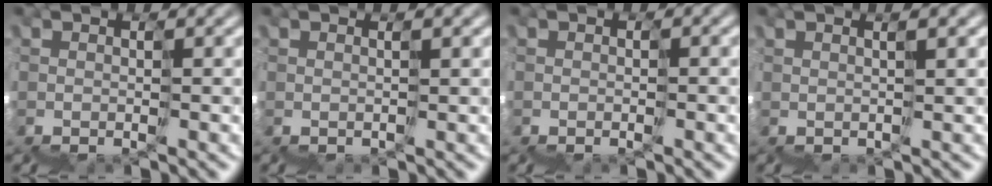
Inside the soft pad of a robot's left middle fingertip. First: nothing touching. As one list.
[{"total": 1.3, "force": [0.7, 0.3, 1.0], "torque": [-0.008, 0.017, 0.010]}, {"total": 1.6, "force": [-0.9, 1.0, 0.9], "torque": [-0.023, -0.008, -0.003]}, {"total": 2.5, "force": [1.5, 0.7, 1.9], "torque": [-0.010, 0.034, 0.021]}]